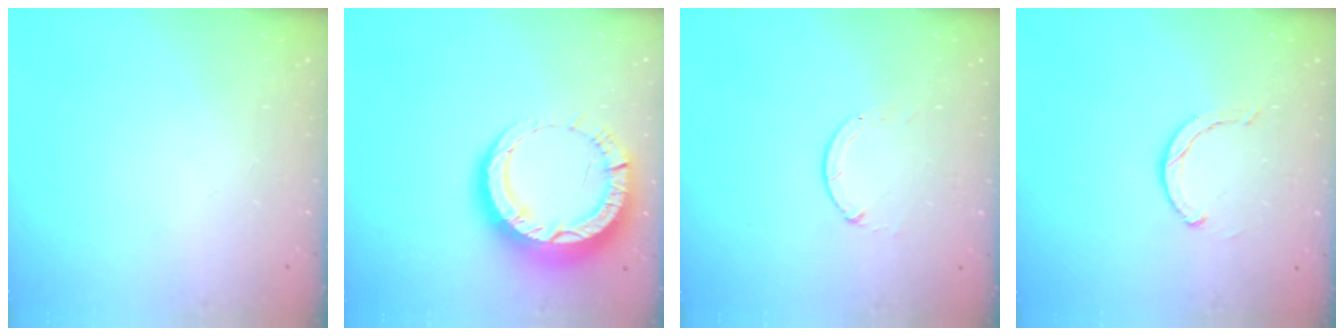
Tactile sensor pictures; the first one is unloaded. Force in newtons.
{"total": 13.8, "press": 13.7, "slide": 1.3}
{"total": 0.0}
{"total": 3.6, "press": 3.6, "slide": 0.6}